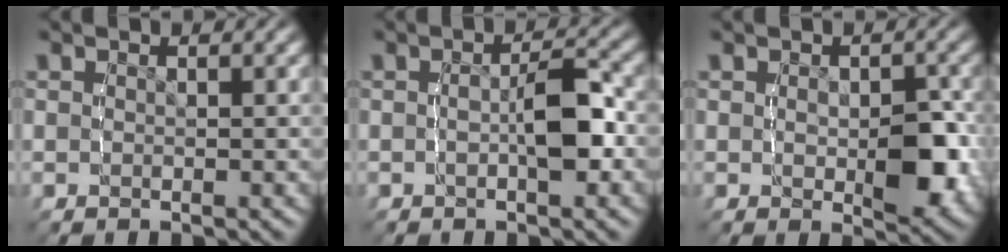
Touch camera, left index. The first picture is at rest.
{"total": 2.9, "force": [-0.4, 0.8, 2.7], "torque": [-0.043, 0.001, -0.005]}
{"total": 3.5, "force": [-0.2, 2.0, 2.8], "torque": [-0.043, -0.007, -0.005]}